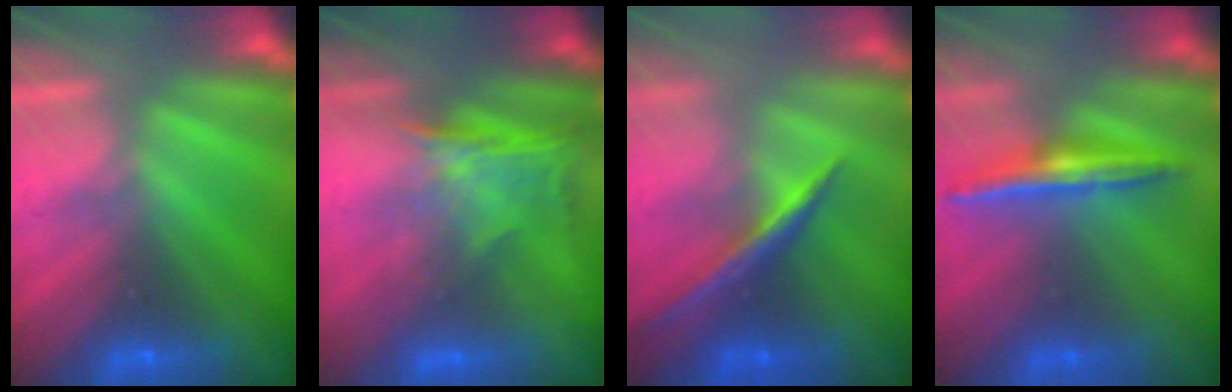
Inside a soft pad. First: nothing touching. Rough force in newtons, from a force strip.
{"total": 1.3}
{"total": 1.5}
{"total": 1.5}